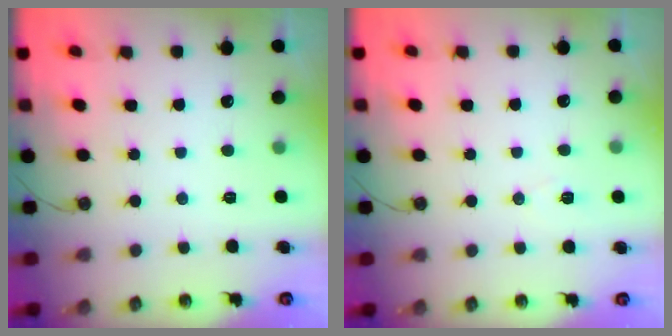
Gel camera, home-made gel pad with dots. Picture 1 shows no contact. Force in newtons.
{"total": 7.0, "press": 5.4, "slide": 4.5}